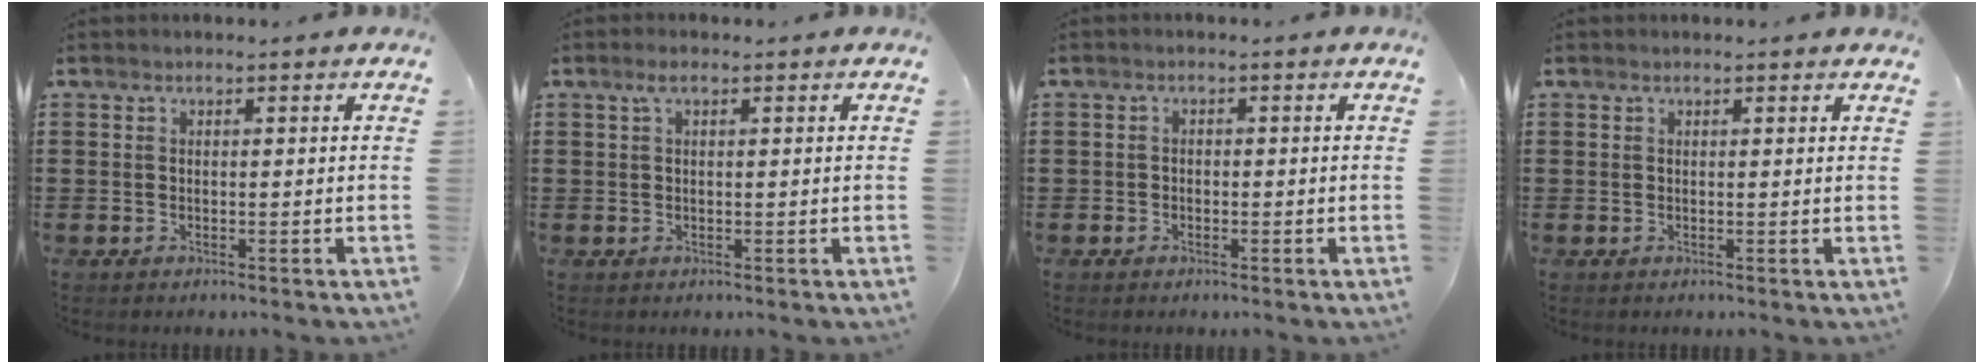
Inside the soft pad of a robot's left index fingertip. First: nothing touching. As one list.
[{"total": 1.5, "force": [0.5, 0.5, 1.3], "torque": [-0.027, 0.004, 0.009]}, {"total": 1.0, "force": [-0.6, 0.7, 0.1], "torque": [-0.006, 0.001, -0.014]}, {"total": 0.5, "force": [0.4, 0.0, 0.3], "torque": [-0.006, -0.001, 0.009]}]